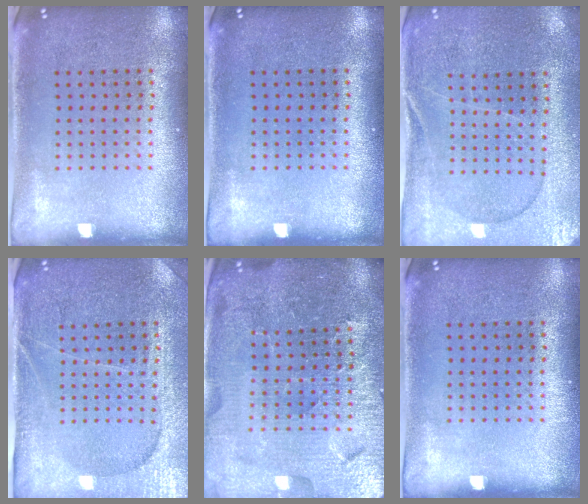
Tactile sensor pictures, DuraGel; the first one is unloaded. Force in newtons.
{"total": 0.0}
{"total": 0.8, "press": 0.6, "slide": 0.5}
{"total": 4.0, "press": 3.7, "slide": 1.6}
{"total": 5.4, "press": 4.9, "slide": 2.2}
{"total": 0.0}